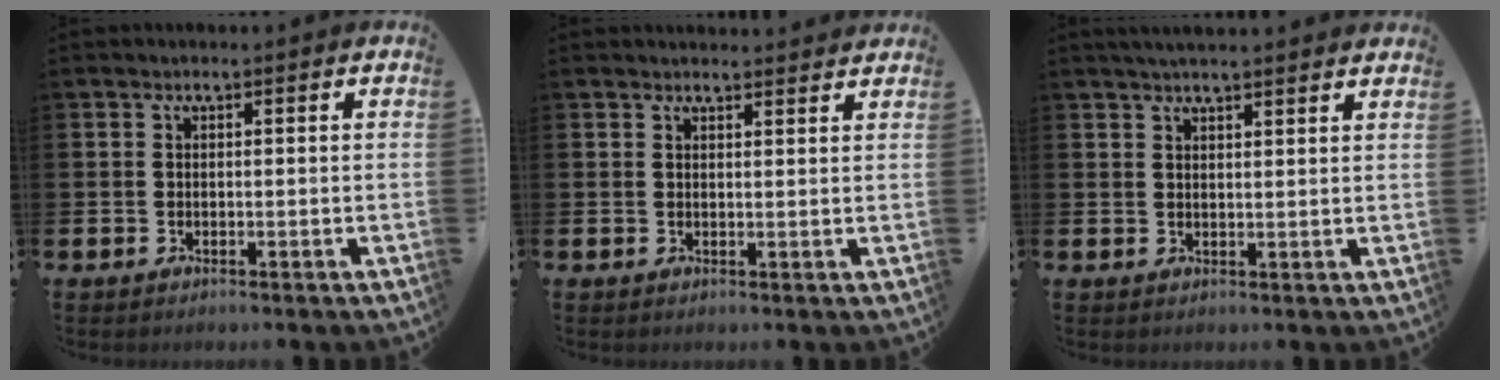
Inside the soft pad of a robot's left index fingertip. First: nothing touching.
{"total": 1.9, "force": [1.9, 0.1, -0.1], "torque": [0.013, -0.014, 0.032]}
{"total": 3.0, "force": [2.9, -0.1, 0.6], "torque": [-0.015, -0.009, 0.053]}